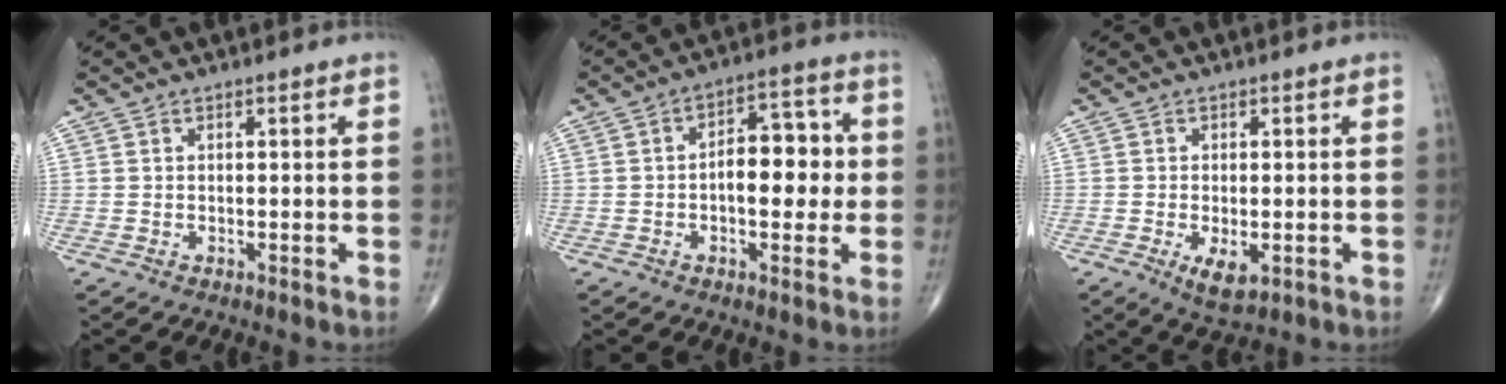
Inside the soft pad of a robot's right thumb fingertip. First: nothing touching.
{"total": 9.6, "force": [-0.4, 5.2, 8.1], "torque": [-0.087, 0.023, -0.011]}
{"total": 4.6, "force": [-1.5, 2.0, 3.8], "torque": [-0.063, -0.011, -0.021]}